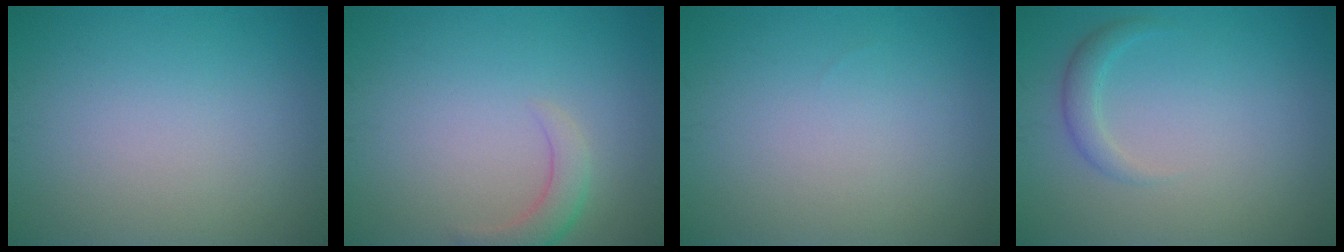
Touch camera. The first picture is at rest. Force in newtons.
{"total": 2.3, "press": 2.3, "slide": 0.3}
{"total": 0.0}
{"total": 1.6, "press": 1.6, "slide": 0.1}